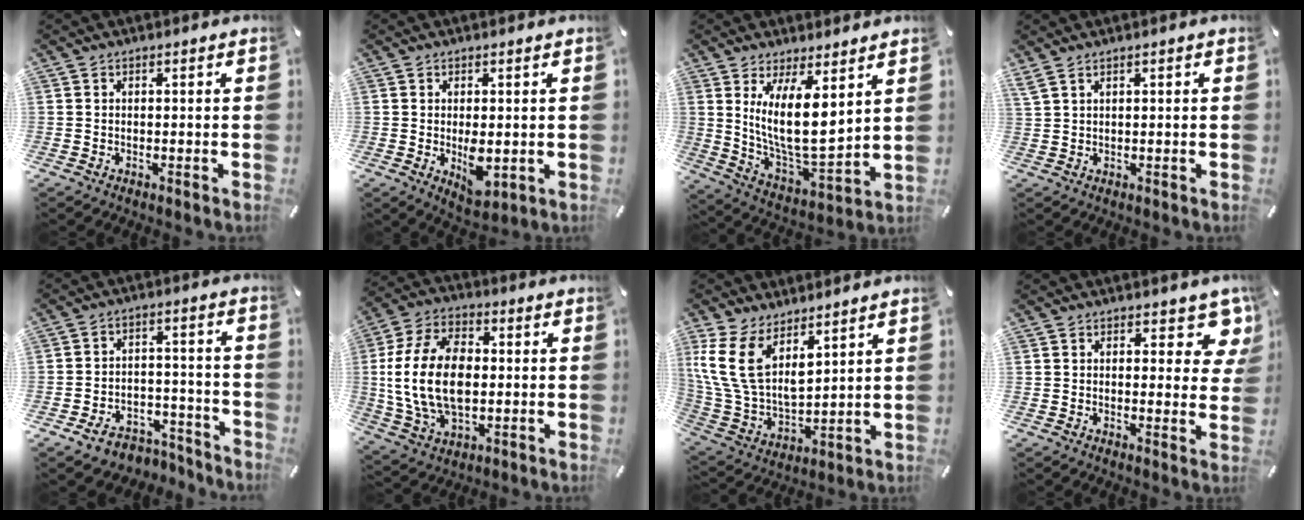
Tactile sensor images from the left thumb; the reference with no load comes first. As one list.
[{"total": 6.3, "force": [-0.5, 3.4, 5.3], "torque": [-0.072, -0.004, -0.006]}, {"total": 14.7, "force": [5.7, 5.9, 12.2], "torque": [-0.244, -0.044, 0.102]}, {"total": 1.9, "force": [1.1, 0.6, 1.4], "torque": [-0.029, -0.001, 0.021]}, {"total": 7.7, "force": [-4.9, 5.3, 2.7], "torque": [-0.035, 0.043, -0.084]}, {"total": 18.1, "force": [0.0, 12.5, 13.1], "torque": [-0.291, 0.007, -0.001]}, {"total": 13.4, "force": [7.3, 8.0, 7.8], "torque": [-0.214, -0.047, 0.139]}, {"total": 8.2, "force": [4.8, 4.0, 5.3], "torque": [-0.041, -0.033, 0.076]}]